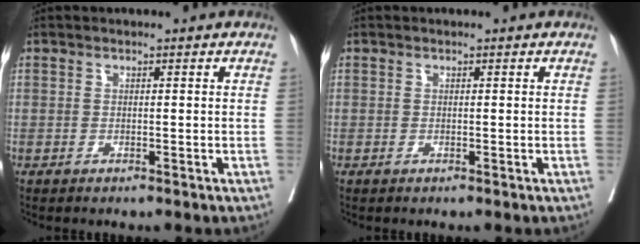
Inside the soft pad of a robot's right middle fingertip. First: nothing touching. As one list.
[{"total": 0.0}]